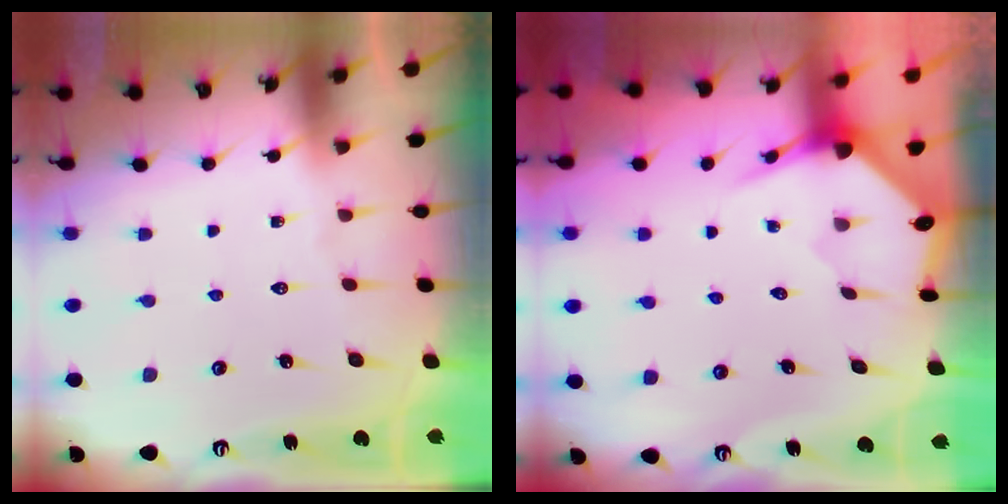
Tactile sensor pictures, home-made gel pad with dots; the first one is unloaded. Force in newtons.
{"total": 3.4, "press": 3.4, "slide": 0.3}